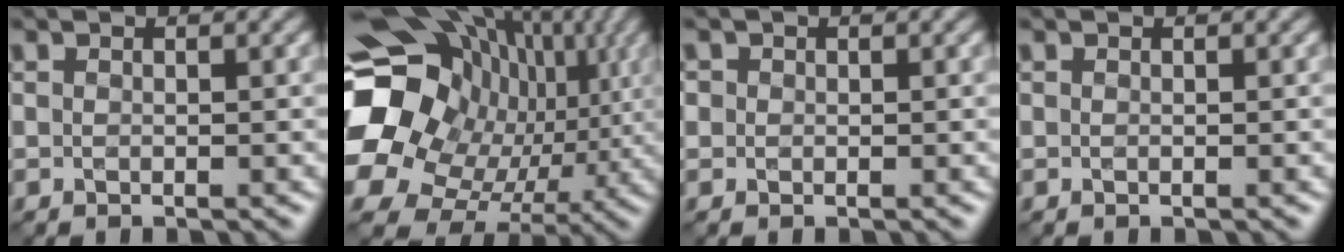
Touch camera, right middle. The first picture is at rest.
{"total": 18.8, "force": [2.3, 16.5, 8.8], "torque": [-0.176, 0.009, 0.035]}
{"total": 0.6, "force": [0.2, 0.5, -0.3], "torque": [0.012, 0.011, -0.004]}
{"total": 0.0}